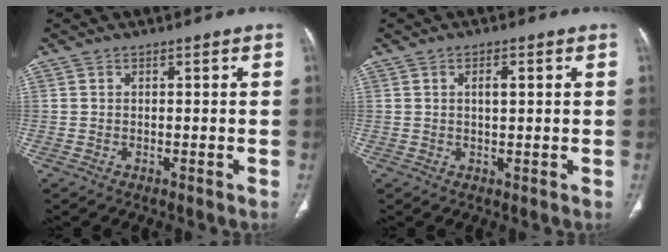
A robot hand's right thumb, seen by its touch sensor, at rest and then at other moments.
{"total": 2.6, "force": [0.7, 0.9, 2.3], "torque": [-0.037, 0.001, 0.012]}